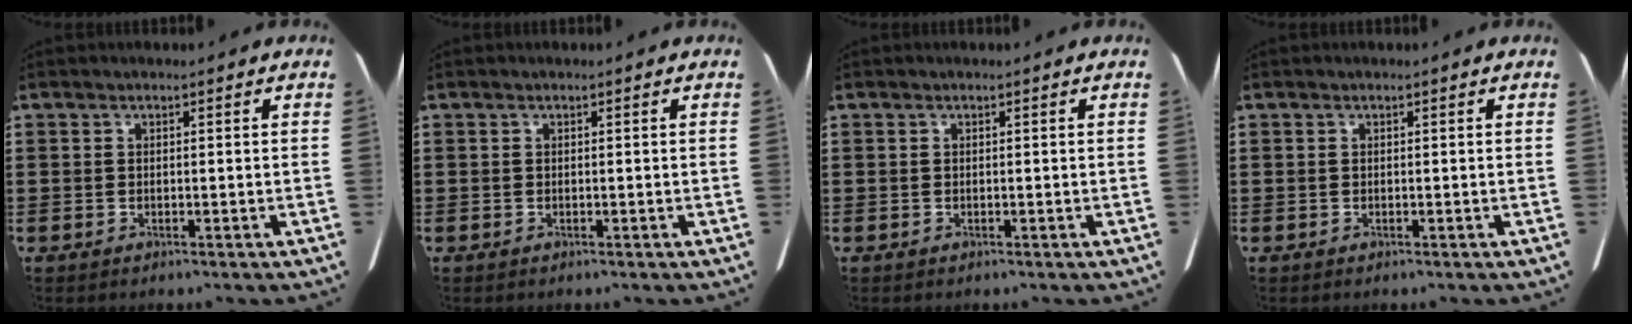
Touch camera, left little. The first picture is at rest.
{"total": 0.0}
{"total": 0.0}
{"total": 0.0}